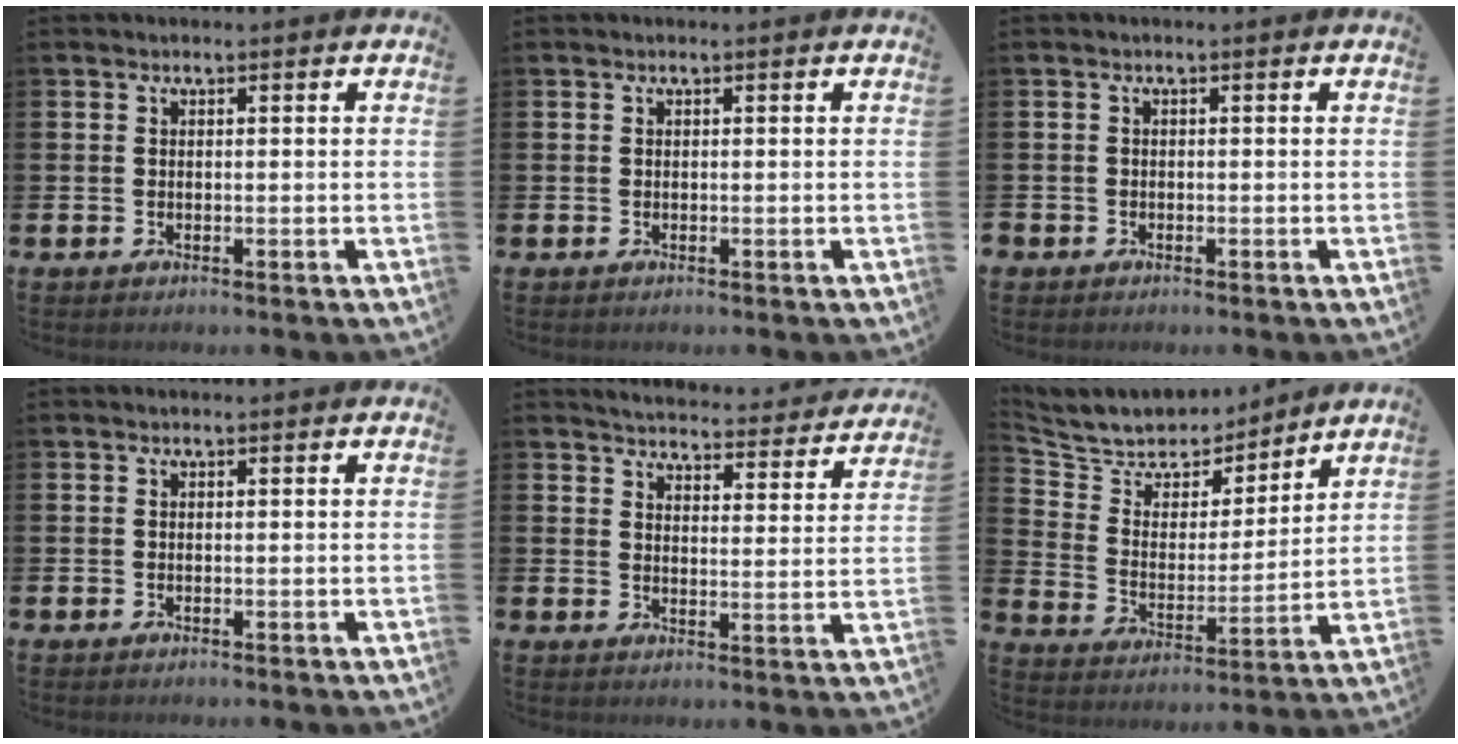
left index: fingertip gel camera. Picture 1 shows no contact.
{"total": 0.0}
{"total": 1.0, "force": [-0.7, 0.6, 0.0], "torque": [-0.009, 0.006, -0.016]}
{"total": 0.0}
{"total": 4.5, "force": [4.5, 0.5, 0.4], "torque": [-0.023, -0.040, 0.075]}
{"total": 7.5, "force": [7.0, 2.8, 0.4], "torque": [-0.058, -0.051, 0.125]}